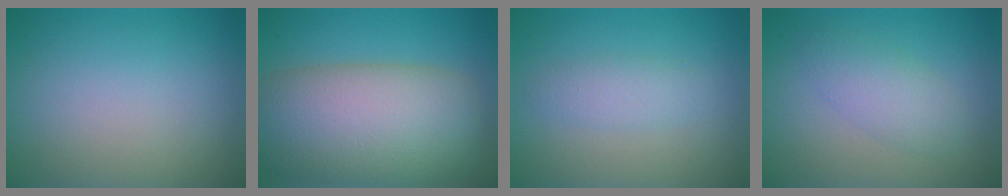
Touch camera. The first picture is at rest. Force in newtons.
{"total": 12.4, "press": 12.4, "slide": 0.7}
{"total": 1.9, "press": 1.9, "slide": 0.1}
{"total": 2.9, "press": 2.9, "slide": 0.1}